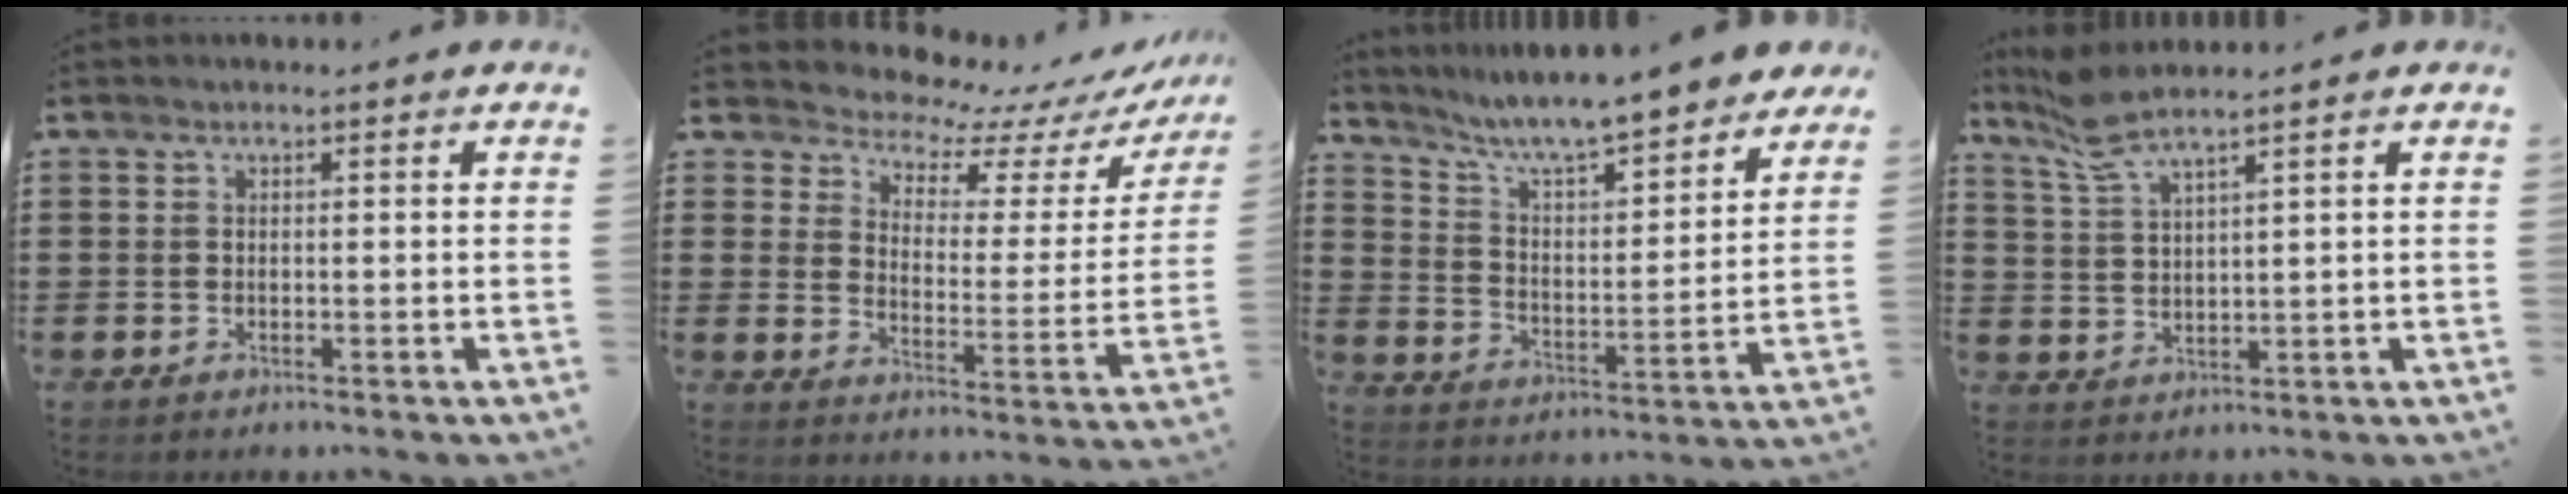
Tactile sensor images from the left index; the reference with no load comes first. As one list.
[{"total": 5.7, "force": [5.5, 1.3, 0.7], "torque": [-0.040, -0.049, 0.092]}, {"total": 7.2, "force": [6.6, 0.0, 2.9], "torque": [-0.084, -0.046, 0.109]}, {"total": 5.4, "force": [4.3, 0.6, 3.3], "torque": [-0.078, -0.004, 0.078]}]